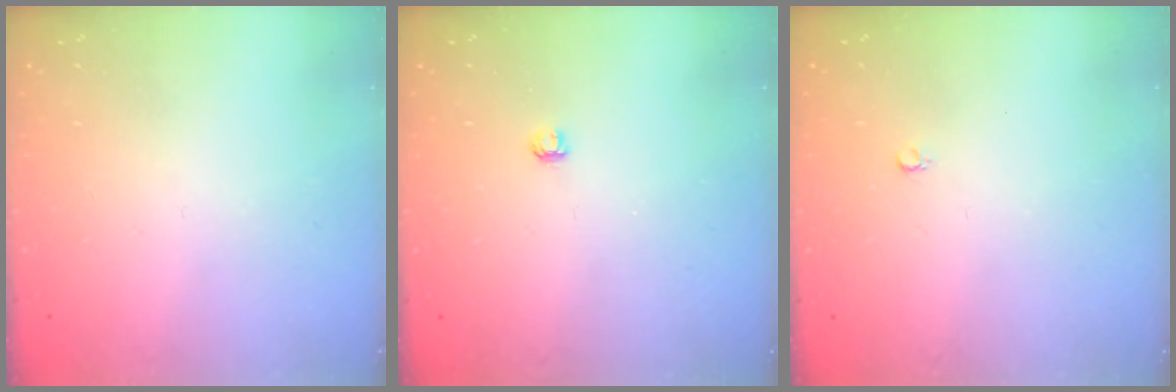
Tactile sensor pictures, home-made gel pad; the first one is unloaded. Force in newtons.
{"total": 2.8, "press": 2.8, "slide": 0.3}
{"total": 2.4, "press": 2.4, "slide": 0.2}